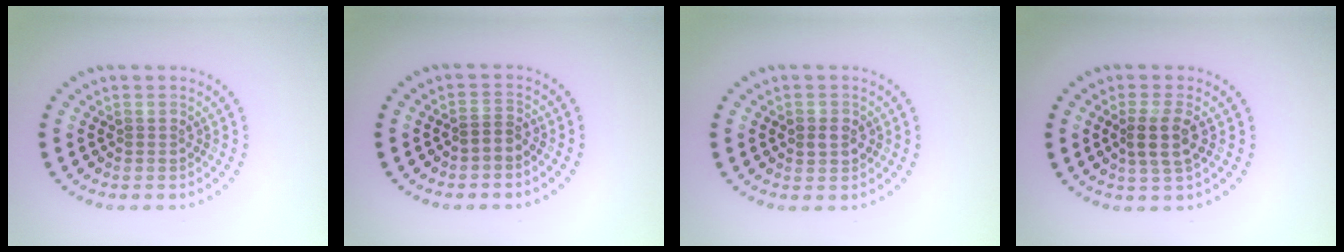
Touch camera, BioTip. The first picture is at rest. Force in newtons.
{"total": 0.9, "press": 0.6, "slide": 0.7}
{"total": 1.7, "press": 1.7, "slide": 0.2}
{"total": 2.5, "press": 2.3, "slide": 1.1}